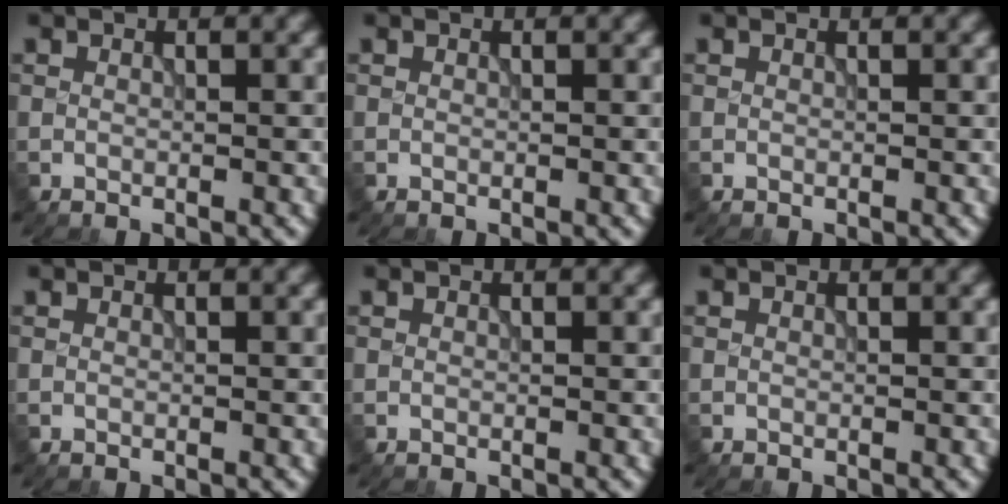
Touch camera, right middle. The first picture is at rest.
{"total": 0.0}
{"total": 0.0}
{"total": 0.0}
{"total": 0.0}
{"total": 0.0}